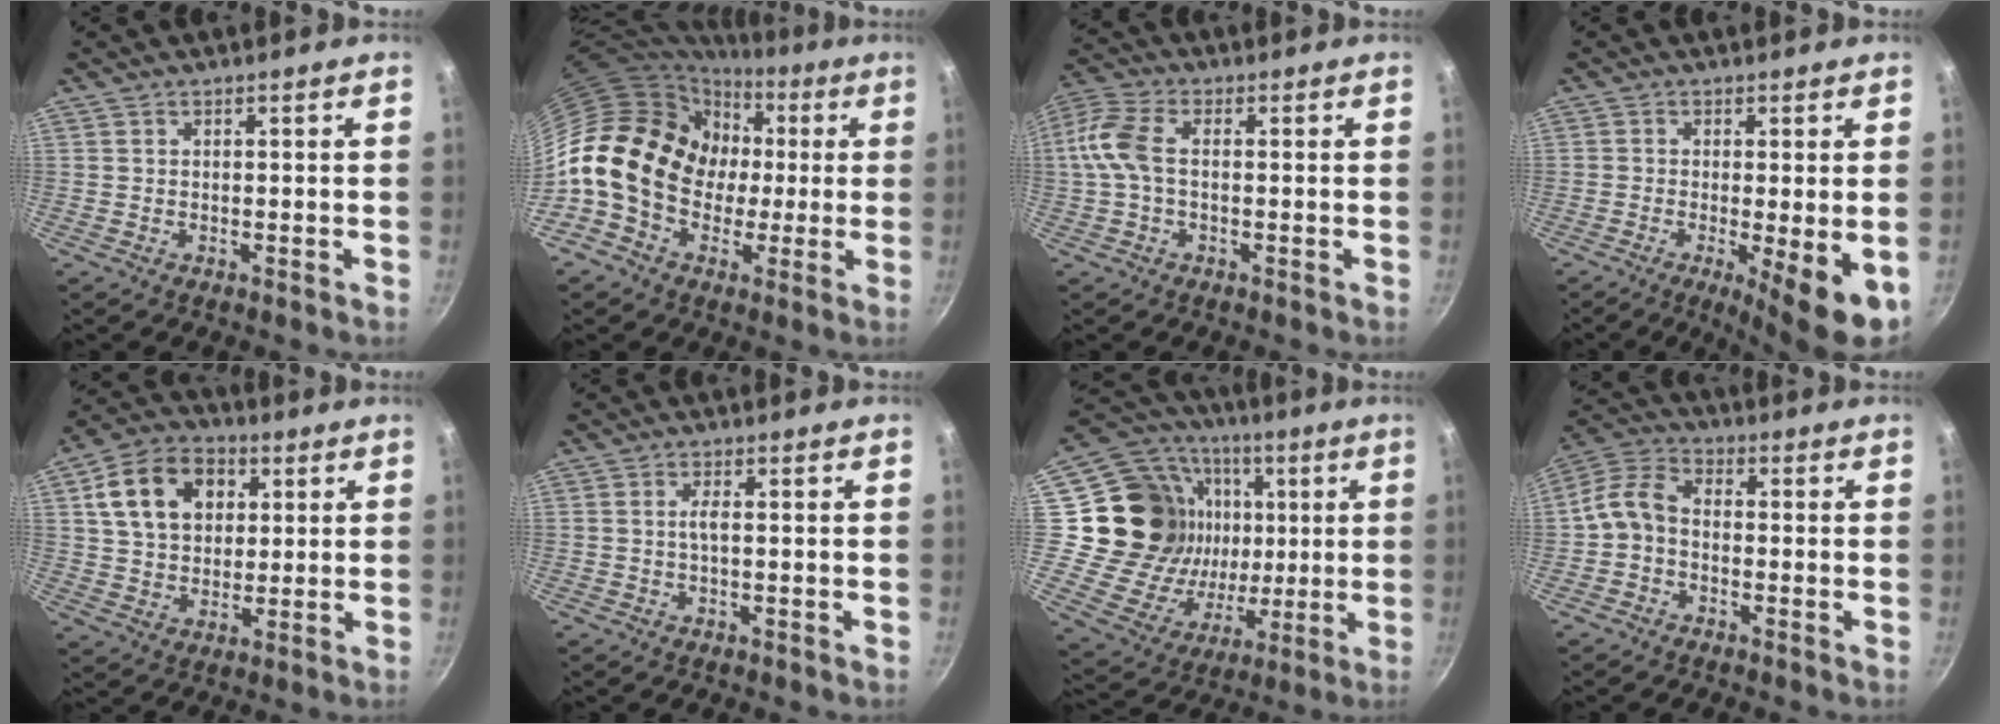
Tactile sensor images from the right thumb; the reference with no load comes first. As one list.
[{"total": 17.7, "force": [0.5, 14.3, 10.5], "torque": [-0.141, 0.035, 0.005]}, {"total": 8.4, "force": [-0.1, 4.9, 6.9], "torque": [-0.159, 0.023, -0.017]}, {"total": 8.7, "force": [-2.2, 1.7, 8.3], "torque": [-0.118, -0.011, -0.026]}, {"total": 14.4, "force": [4.3, 10.6, 8.8], "torque": [-0.133, 0.007, 0.065]}, {"total": 1.8, "force": [-0.1, 0.5, 1.7], "torque": [-0.040, 0.004, -0.002]}, {"total": 23.8, "force": [3.6, 19.8, 12.6], "torque": [-0.211, 0.014, 0.074]}, {"total": 7.1, "force": [-1.8, 5.2, 4.6], "torque": [-0.092, 0.039, -0.052]}]